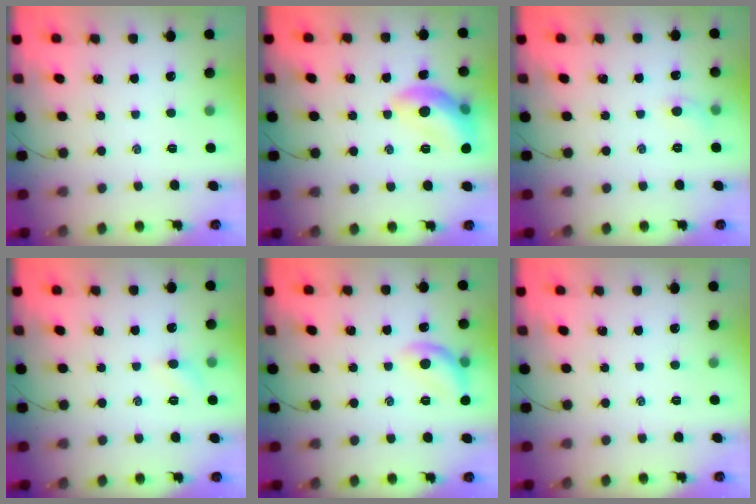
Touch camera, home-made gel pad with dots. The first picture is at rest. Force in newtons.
{"total": 11.8, "press": 11.8, "slide": 0.8}
{"total": 4.8, "press": 4.5, "slide": 1.6}
{"total": 4.6, "press": 4.4, "slide": 1.3}
{"total": 10.4, "press": 10.4, "slide": 0.7}
{"total": 0.0}